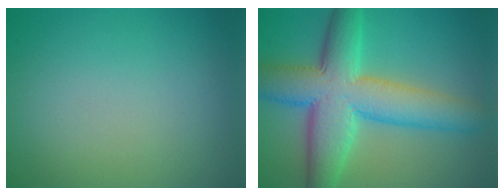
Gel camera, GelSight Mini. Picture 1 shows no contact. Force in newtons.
{"total": 9.6, "press": 9.6, "slide": 0.1}